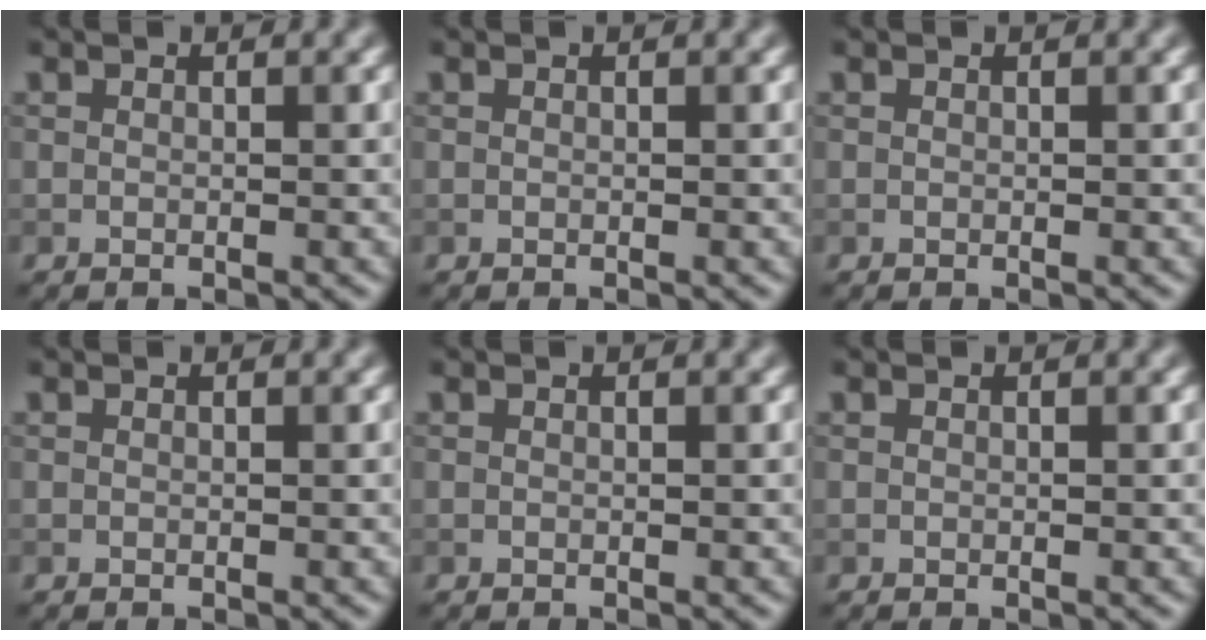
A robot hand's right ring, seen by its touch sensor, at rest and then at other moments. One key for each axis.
{"total": 0.0}
{"total": 0.0}
{"total": 0.0}
{"total": 0.0}
{"total": 0.0}